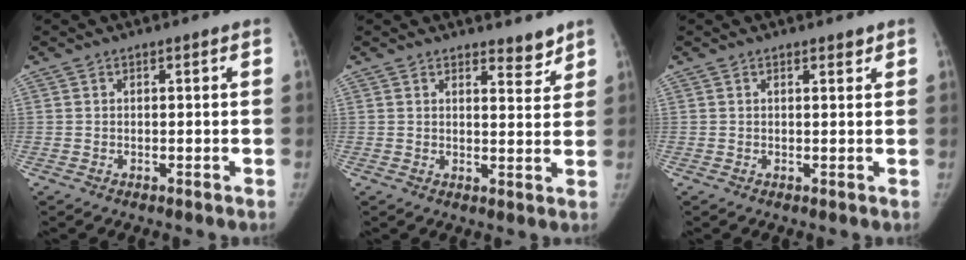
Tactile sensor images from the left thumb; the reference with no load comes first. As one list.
[{"total": 3.6, "force": [3.2, 1.3, 1.3], "torque": [0.001, -0.026, 0.045]}, {"total": 1.1, "force": [0.9, 0.4, 0.5], "torque": [-0.004, -0.007, 0.013]}]